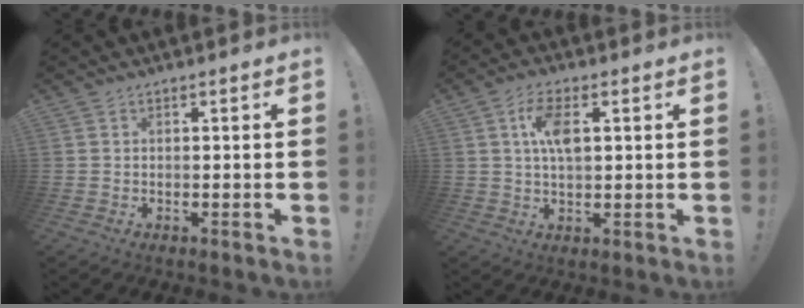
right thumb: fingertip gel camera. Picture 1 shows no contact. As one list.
[{"total": 8.0, "force": [2.0, 3.8, 6.7], "torque": [-0.128, 0.004, 0.033]}]